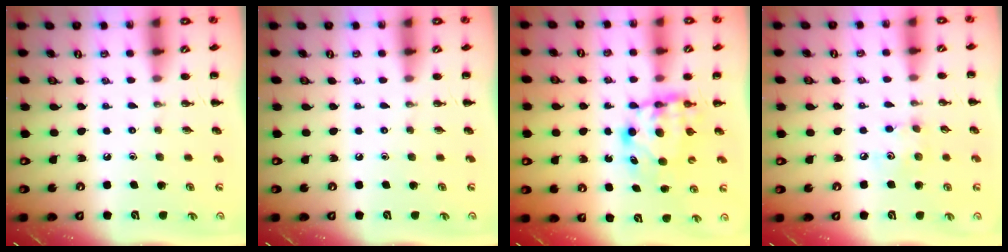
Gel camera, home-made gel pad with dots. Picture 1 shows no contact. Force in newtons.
{"total": 0.0}
{"total": 6.0, "press": 6.0, "slide": 0.8}
{"total": 4.6, "press": 4.6, "slide": 0.8}